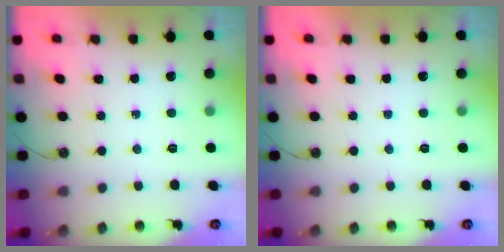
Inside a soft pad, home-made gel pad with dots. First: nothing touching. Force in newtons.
{"total": 0.0}